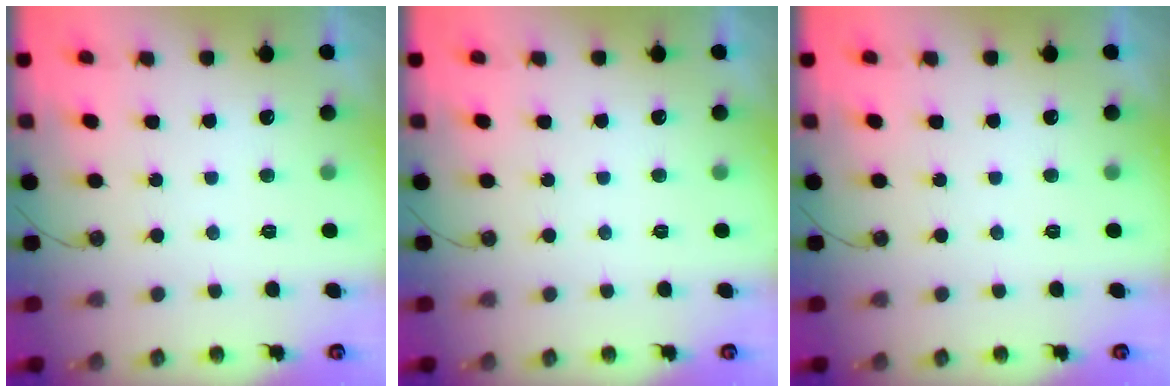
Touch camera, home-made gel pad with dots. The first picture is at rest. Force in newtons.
{"total": 0.0}
{"total": 0.0}